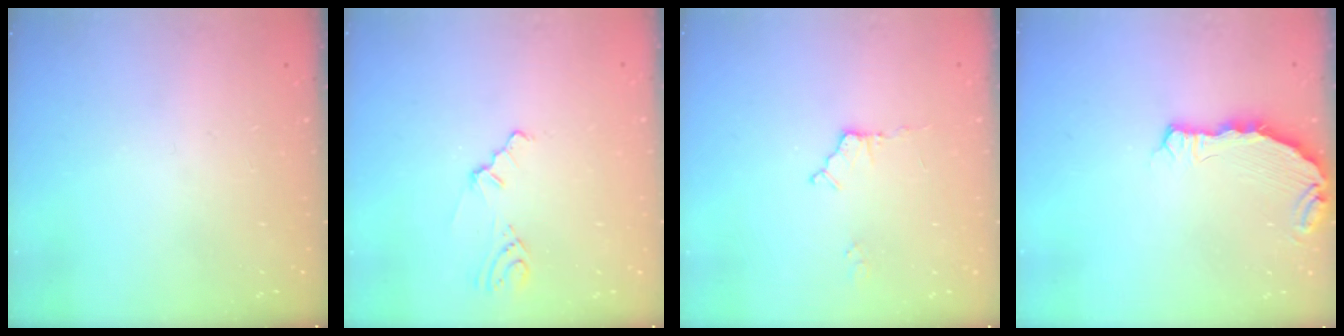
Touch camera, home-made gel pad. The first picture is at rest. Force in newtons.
{"total": 2.0, "press": 1.9, "slide": 0.7}
{"total": 4.9, "press": 4.9, "slide": 0.6}
{"total": 6.5, "press": 5.2, "slide": 3.9}